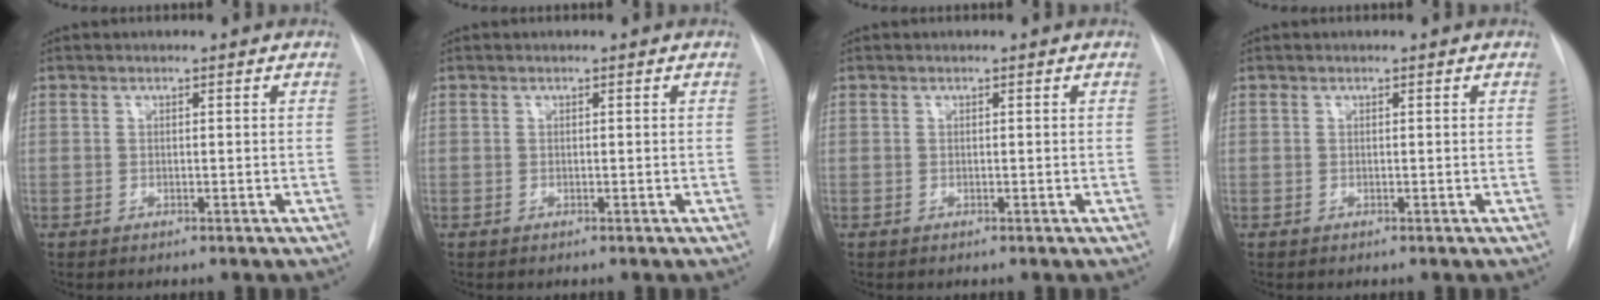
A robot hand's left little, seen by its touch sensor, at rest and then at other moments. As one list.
[{"total": 0.0}, {"total": 0.0}, {"total": 0.0}]